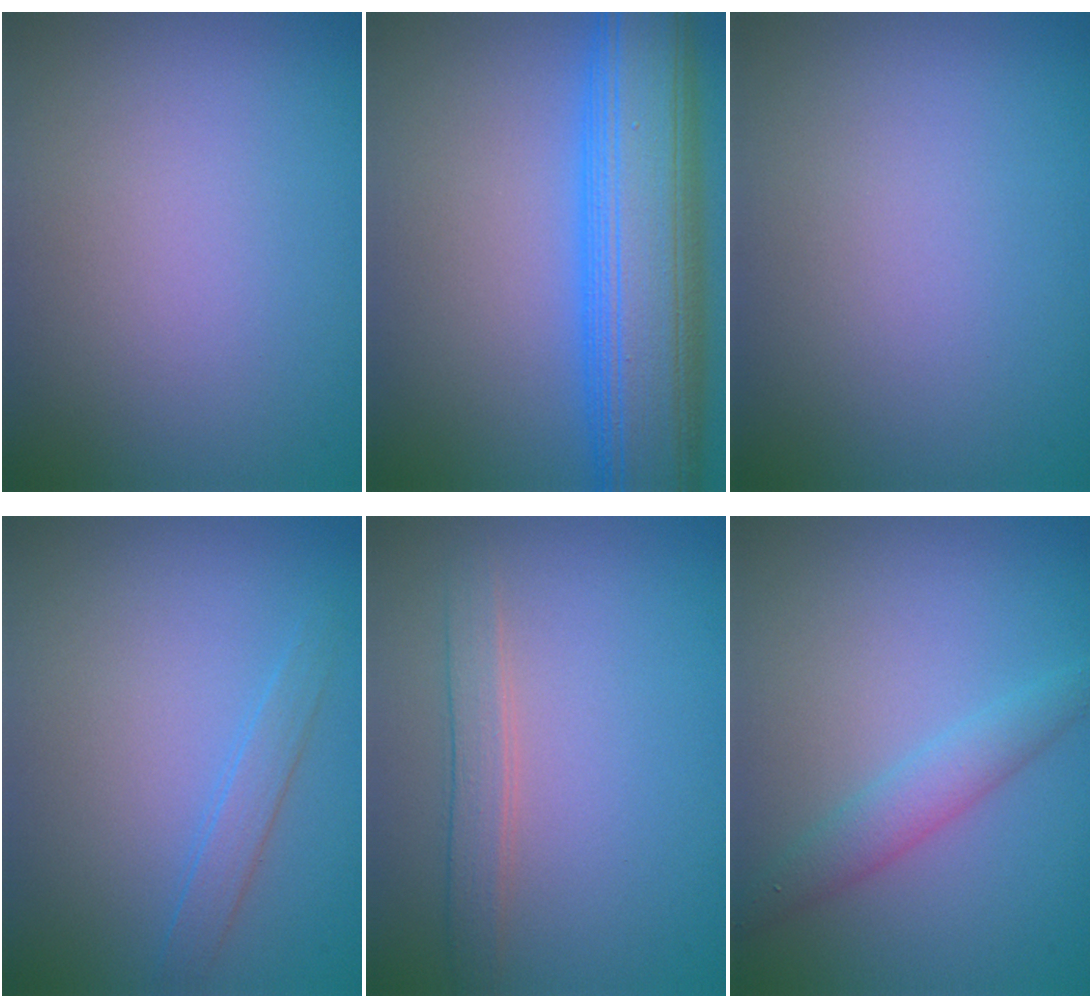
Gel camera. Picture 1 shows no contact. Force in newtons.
{"total": 10.9, "press": 10.9, "slide": 0.2}
{"total": 0.0}
{"total": 1.5, "press": 1.5, "slide": 0.1}
{"total": 2.1, "press": 2.1, "slide": 0.2}
{"total": 2.4, "press": 2.4, "slide": 0.1}